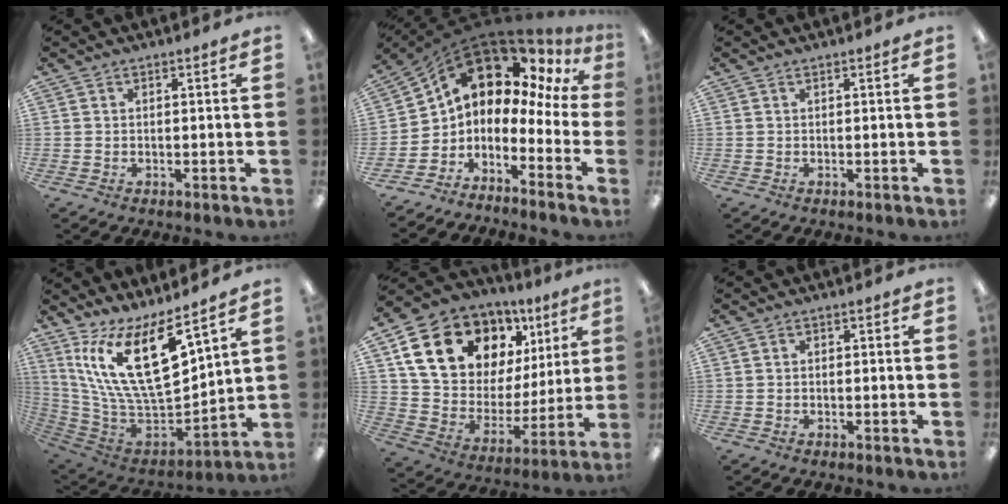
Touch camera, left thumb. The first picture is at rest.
{"total": 9.1, "force": [7.1, 3.7, 4.4], "torque": [-0.095, -0.073, 0.115]}
{"total": 0.0}
{"total": 22.1, "force": [10.1, 9.5, 17.2], "torque": [-0.332, -0.063, 0.183]}
{"total": 18.3, "force": [10.6, 12.0, 8.7], "torque": [-0.155, -0.059, 0.201]}
{"total": 1.1, "force": [-0.9, 0.5, 0.3], "torque": [-0.005, 0.003, -0.018]}